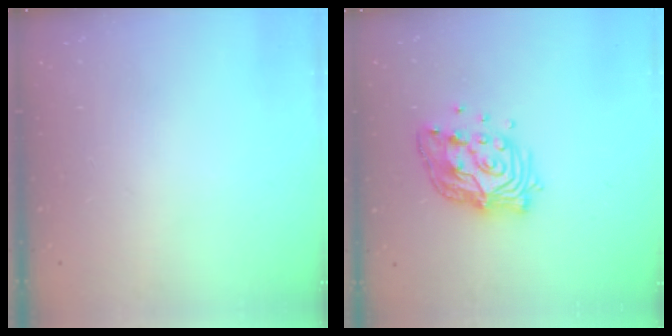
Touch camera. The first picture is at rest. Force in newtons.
{"total": 14.4, "press": 14.3, "slide": 1.0}